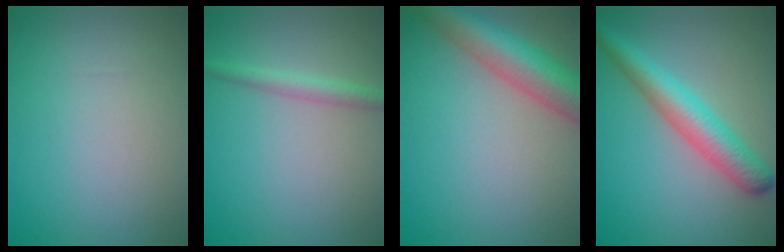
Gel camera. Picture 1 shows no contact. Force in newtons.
{"total": 1.9, "press": 1.9, "slide": 0.0}
{"total": 6.7, "press": 6.7, "slide": 0.4}
{"total": 4.7, "press": 4.7, "slide": 0.1}